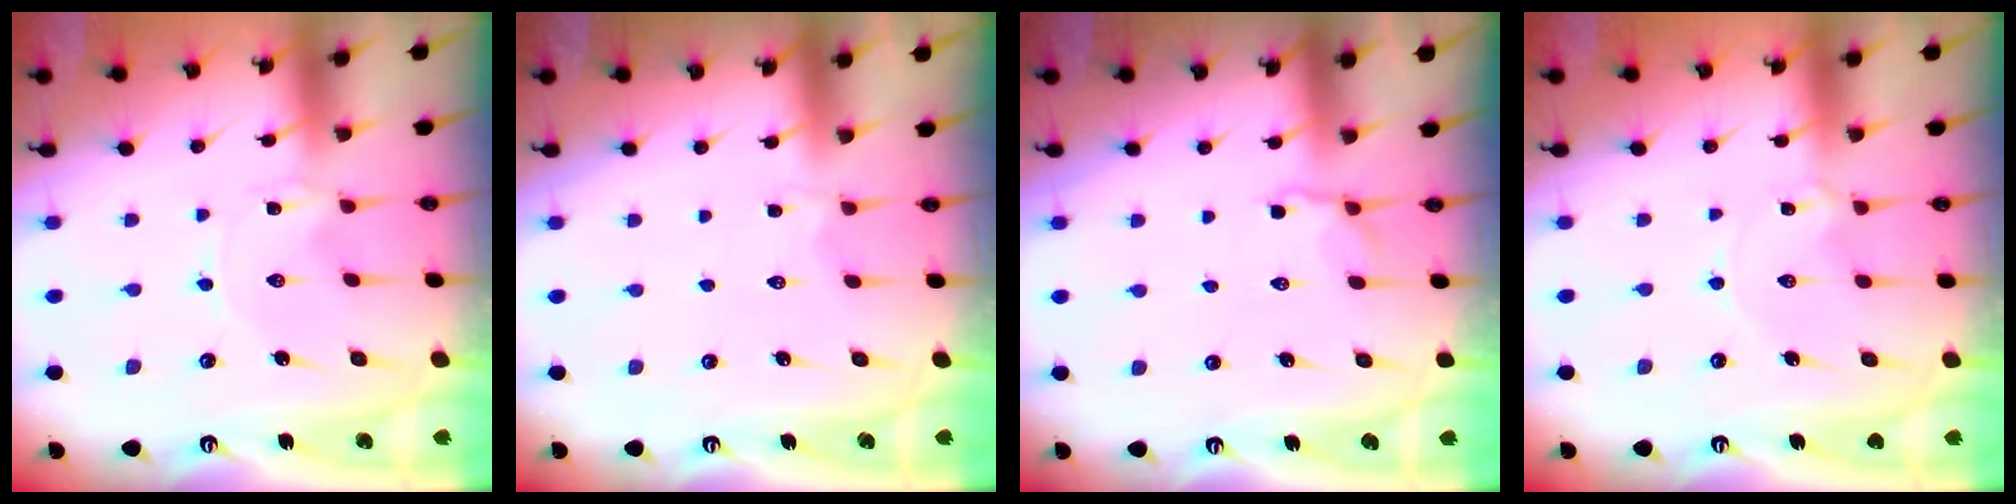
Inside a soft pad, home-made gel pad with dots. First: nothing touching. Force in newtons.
{"total": 2.0, "press": 1.7, "slide": 1.0}
{"total": 3.7, "press": 3.3, "slide": 1.7}
{"total": 2.4, "press": 2.4, "slide": 0.3}